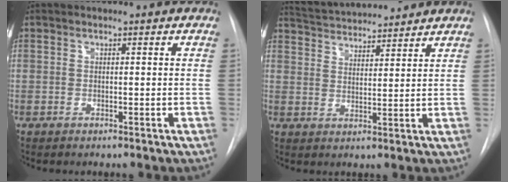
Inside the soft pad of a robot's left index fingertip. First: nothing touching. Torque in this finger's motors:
{"motor_torque": [-0.04, -0.82, 0.29, 0.06]}